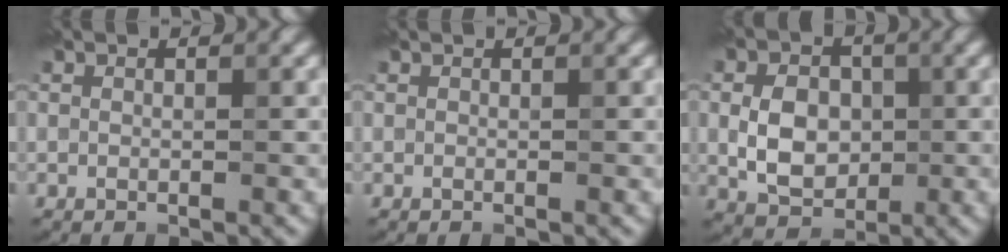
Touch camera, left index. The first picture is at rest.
{"total": 0.0}
{"total": 4.7, "force": [-0.1, 3.5, 3.0], "torque": [-0.054, -0.002, -0.001]}